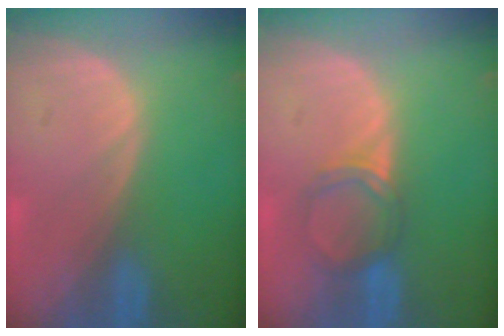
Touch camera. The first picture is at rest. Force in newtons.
{"total": 3.7, "press": 3.4, "slide": 1.6}